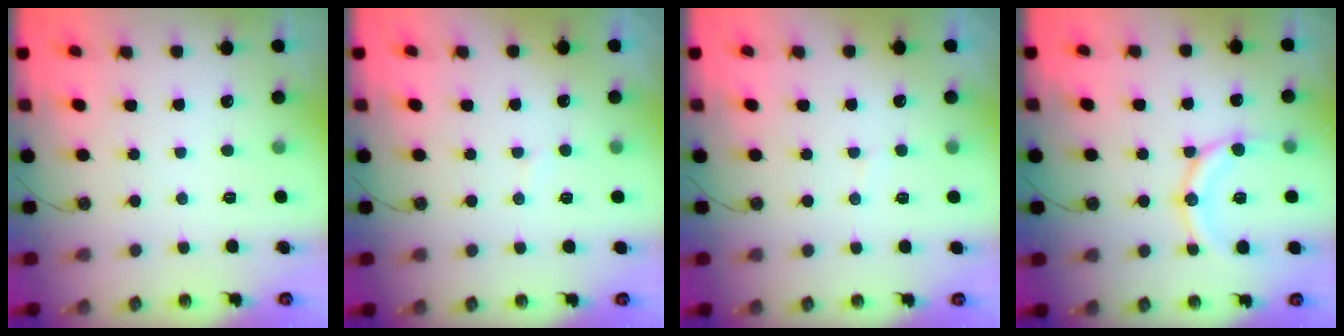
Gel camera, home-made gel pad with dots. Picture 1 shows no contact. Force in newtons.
{"total": 4.7, "press": 4.7, "slide": 0.4}
{"total": 2.7, "press": 2.4, "slide": 1.2}
{"total": 14.1, "press": 13.8, "slide": 2.9}